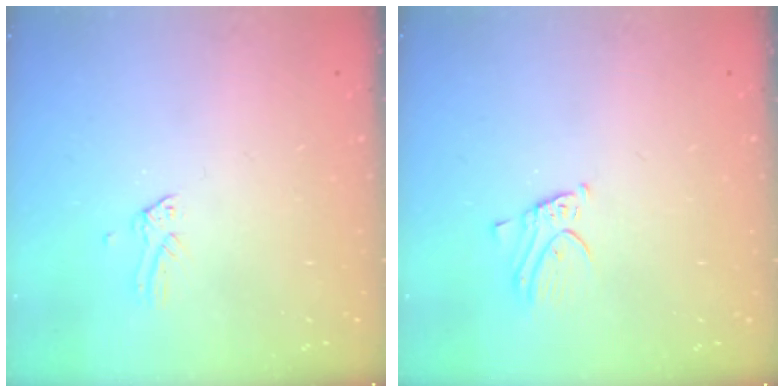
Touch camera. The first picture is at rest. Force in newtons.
{"total": 2.8, "press": 2.8, "slide": 0.1}